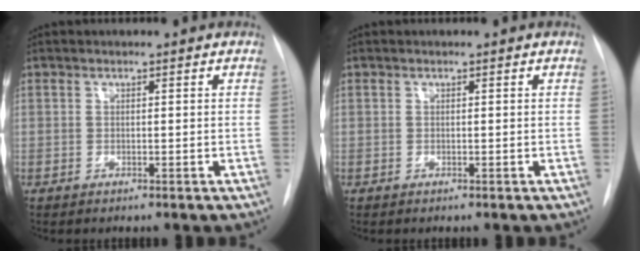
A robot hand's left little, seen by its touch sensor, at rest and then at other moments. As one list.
[{"total": 0.0}]